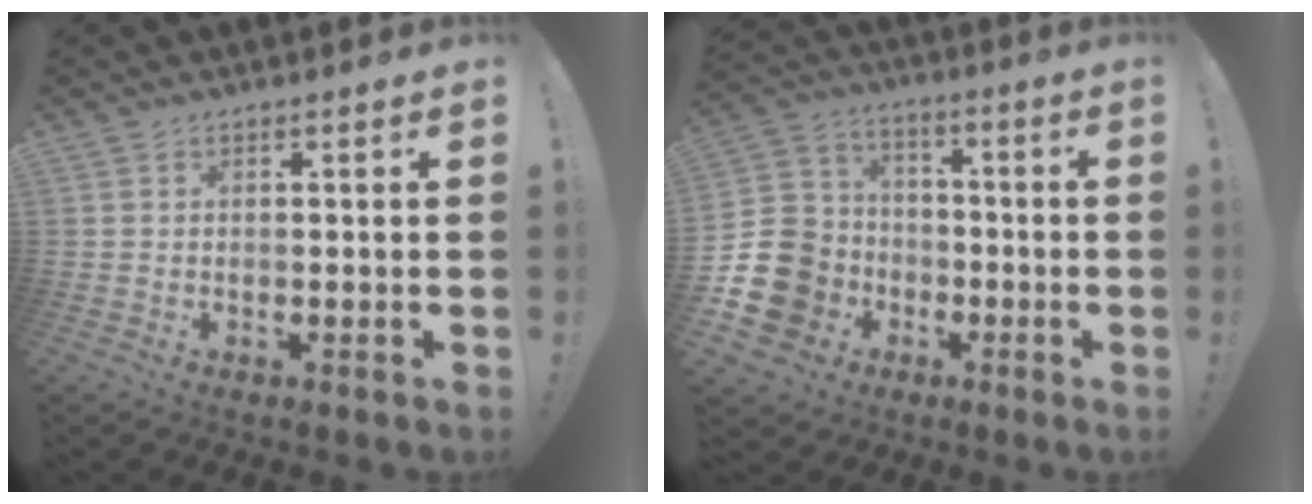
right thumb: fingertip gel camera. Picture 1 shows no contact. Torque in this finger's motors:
{"motor_torque": [0.50, -0.20, 0.24, -0.03, 0.04]}